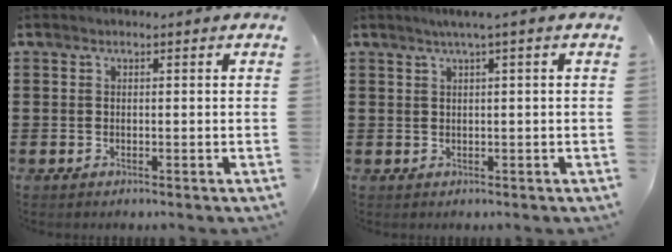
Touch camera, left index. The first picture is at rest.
{"total": 1.5, "force": [0.4, -0.3, 1.4], "torque": [-0.023, -0.004, 0.007]}